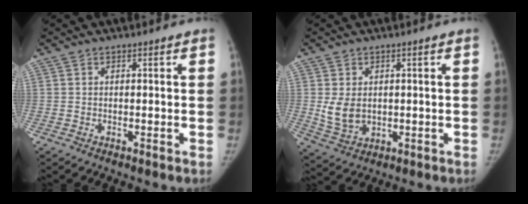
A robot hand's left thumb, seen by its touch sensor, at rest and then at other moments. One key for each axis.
{"total": 5.9, "fx": 0.3, "fy": 4.4, "fz": 3.9, "tx": -0.060, "ty": -0.010, "tz": 0.021}